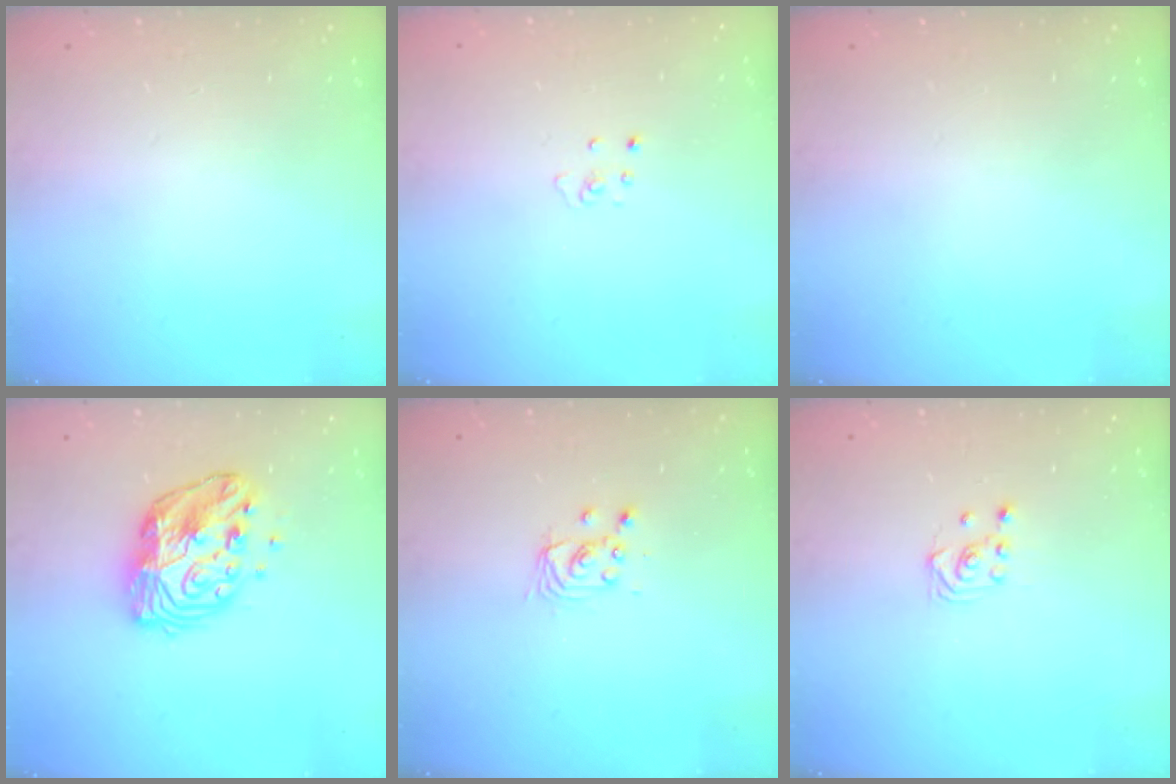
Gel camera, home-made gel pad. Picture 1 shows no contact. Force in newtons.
{"total": 2.3, "press": 2.3, "slide": 0.2}
{"total": 0.0}
{"total": 12.3, "press": 12.3, "slide": 1.0}
{"total": 2.7, "press": 2.7, "slide": 0.2}
{"total": 2.9, "press": 2.6, "slide": 1.4}